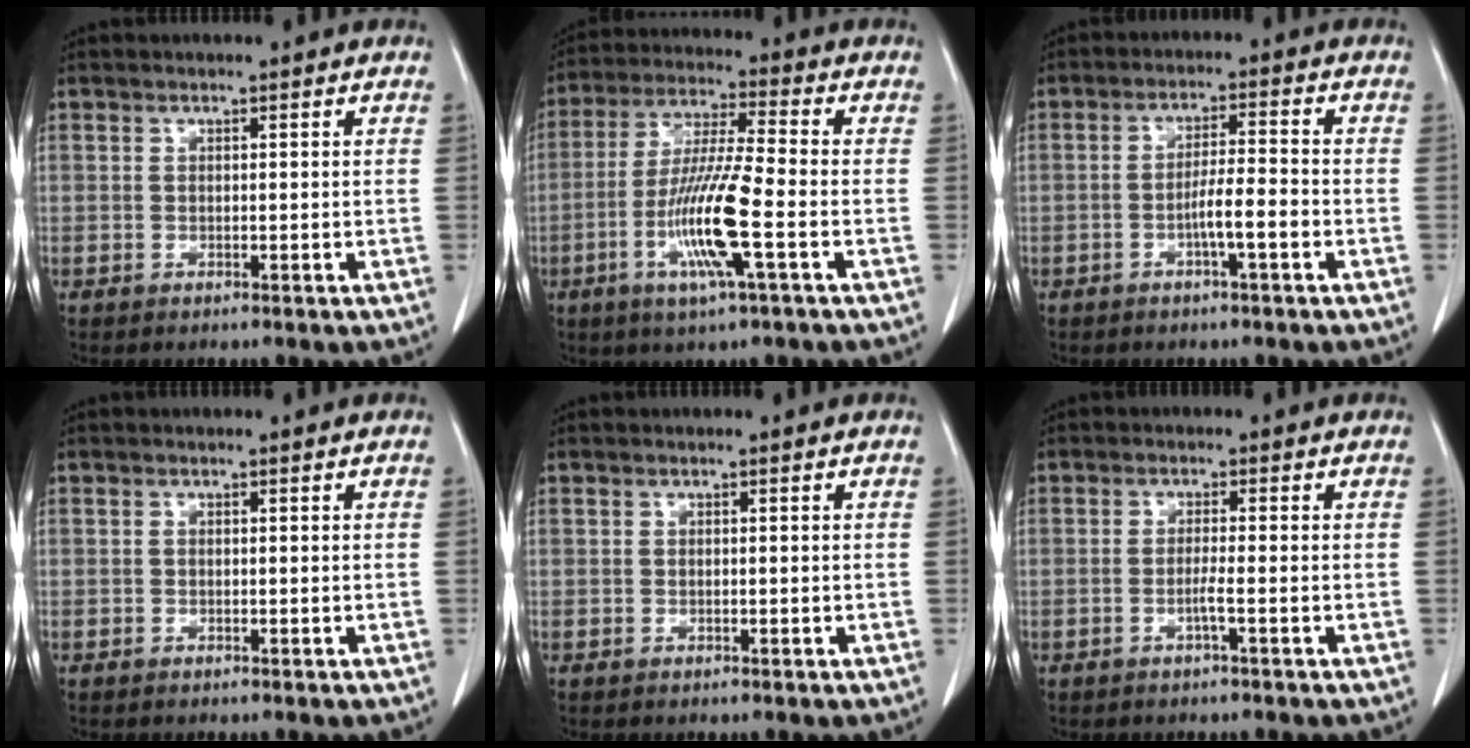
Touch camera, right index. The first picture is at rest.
{"total": 11.8, "force": [-3.9, 0.0, 11.2], "torque": [-0.225, -0.011, -0.078]}
{"total": 4.7, "force": [-2.0, 0.1, 4.3], "torque": [-0.074, 0.006, -0.037]}
{"total": 0.0}
{"total": 0.0}
{"total": 1.7, "force": [-0.9, -0.6, 1.4], "torque": [-0.026, 0.000, -0.020]}